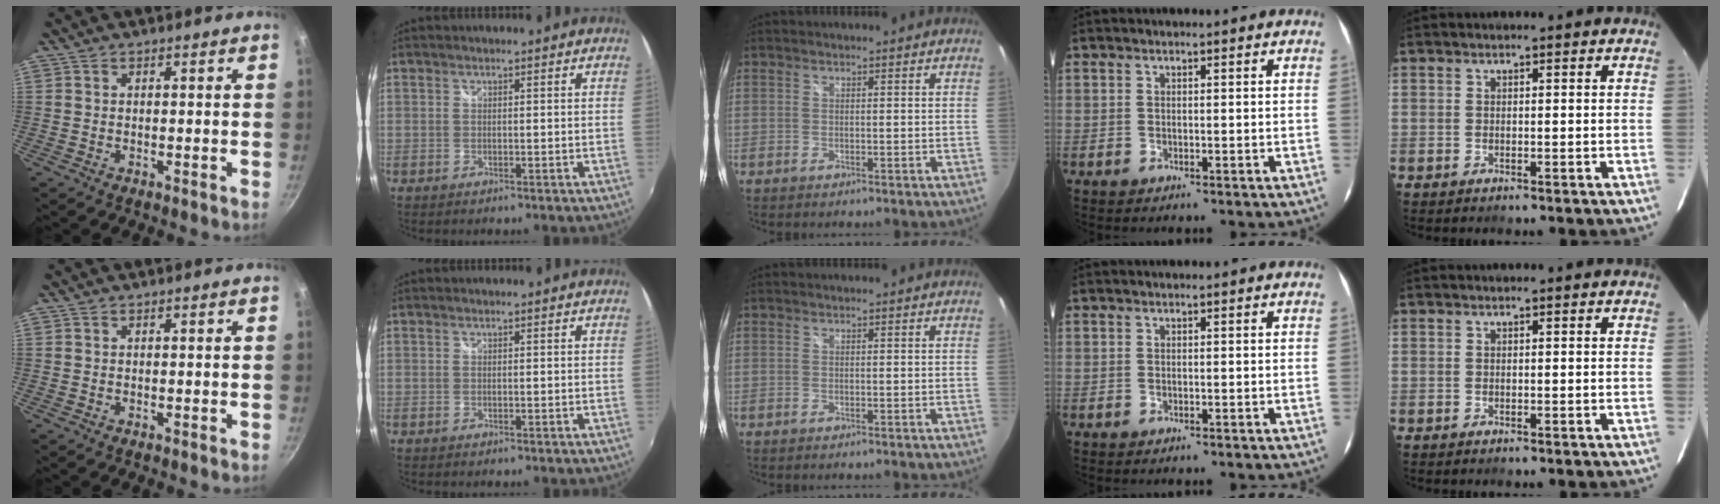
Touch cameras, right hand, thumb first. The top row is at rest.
{}